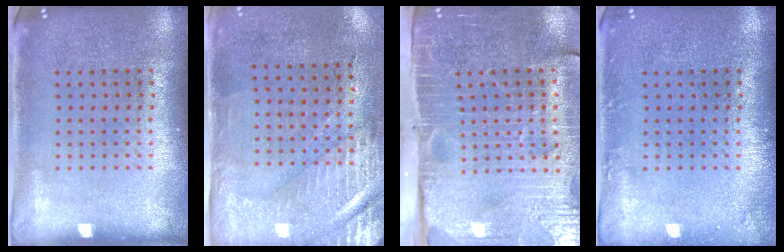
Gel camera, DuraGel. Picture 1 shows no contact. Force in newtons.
{"total": 2.9, "press": 2.5, "slide": 1.5}
{"total": 4.3, "press": 3.8, "slide": 1.8}
{"total": 1.0, "press": 1.0, "slide": 0.2}